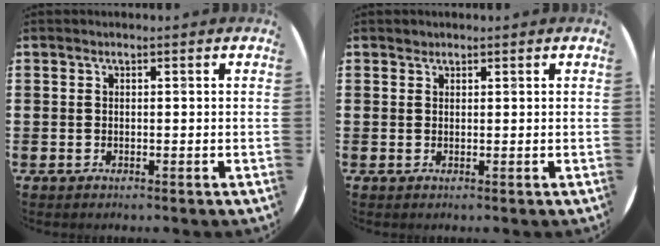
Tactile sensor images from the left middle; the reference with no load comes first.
{"total": 0.6, "force": [0.5, 0.2, -0.1], "torque": [0.002, 0.003, 0.011]}